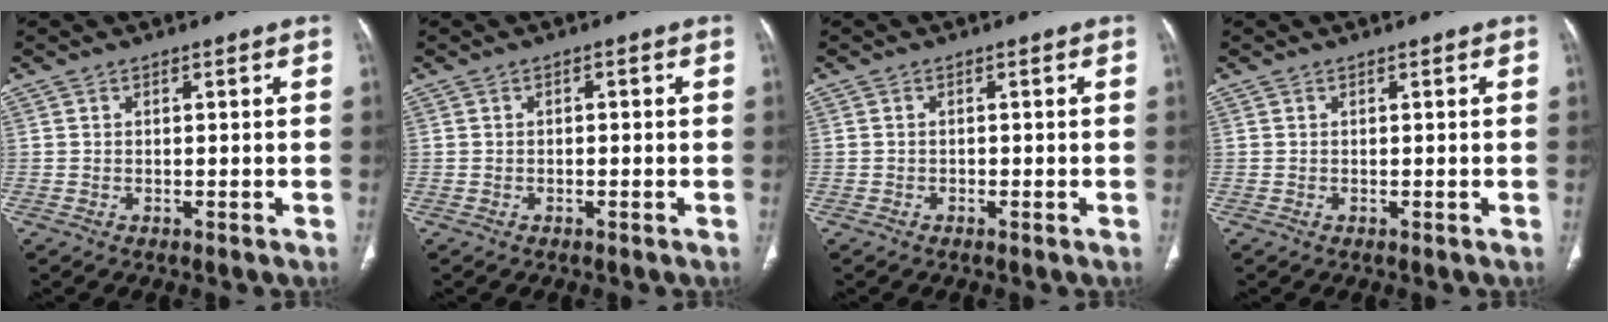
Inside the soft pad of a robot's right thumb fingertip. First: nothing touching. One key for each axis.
{"total": 1.0, "fx": -0.2, "fy": 0.7, "fz": 0.8, "tx": -0.007, "ty": 0.005, "tz": -0.006}
{"total": 0.5, "fx": -0.3, "fy": 0.4, "fz": 0.1, "tx": 0.000, "ty": 0.001, "tz": -0.008}
{"total": 0.0}